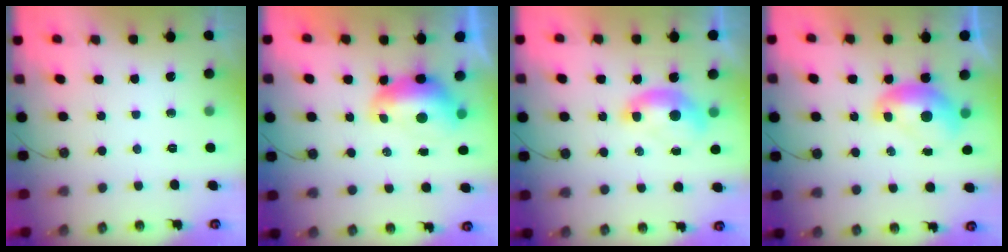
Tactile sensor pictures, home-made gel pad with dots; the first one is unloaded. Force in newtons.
{"total": 1.2, "press": 1.1, "slide": 0.5}
{"total": 1.3, "press": 1.2, "slide": 0.5}
{"total": 1.6, "press": 1.5, "slide": 0.2}